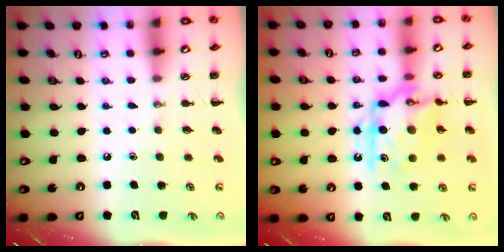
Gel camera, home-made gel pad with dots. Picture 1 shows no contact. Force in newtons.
{"total": 15.3, "press": 15.3, "slide": 0.7}